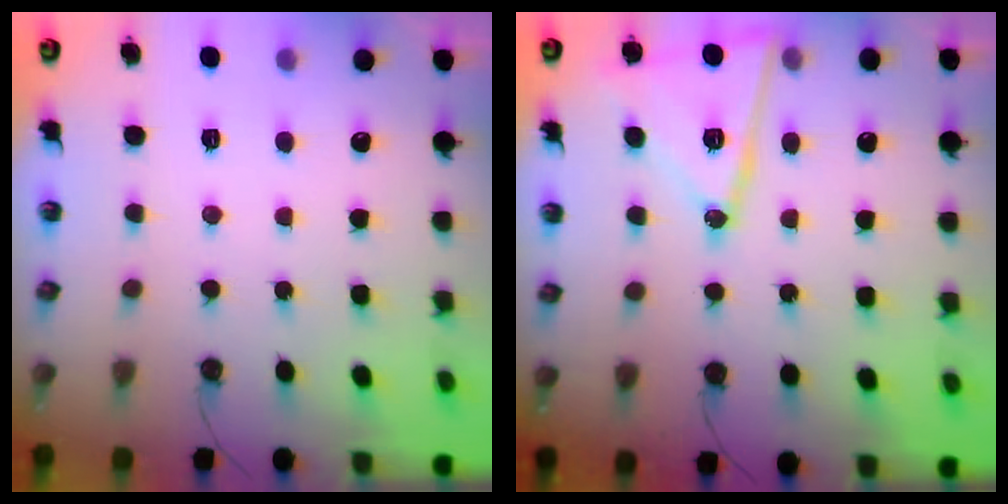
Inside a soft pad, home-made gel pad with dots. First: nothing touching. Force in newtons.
{"total": 15.9, "press": 15.9, "slide": 1.3}